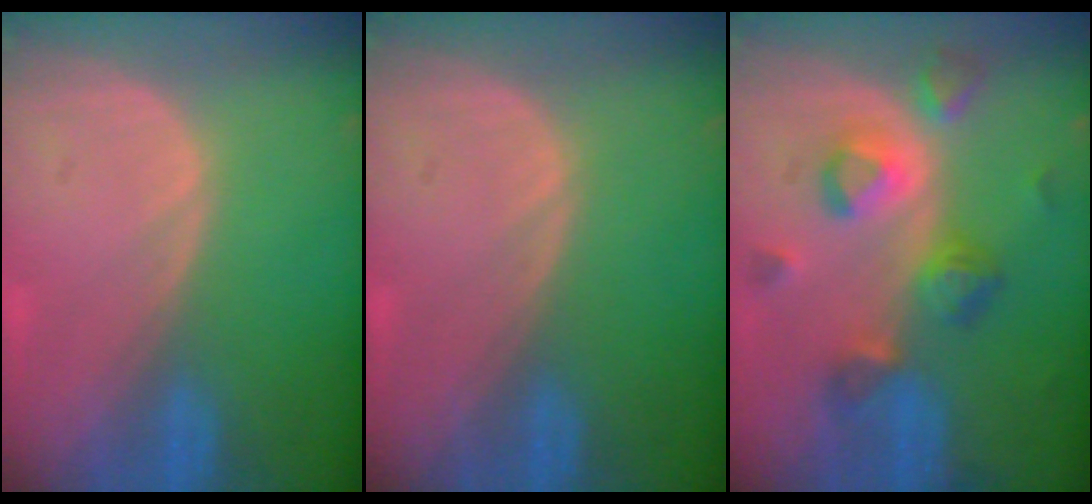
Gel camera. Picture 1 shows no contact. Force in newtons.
{"total": 0.0}
{"total": 8.0, "press": 7.7, "slide": 2.2}